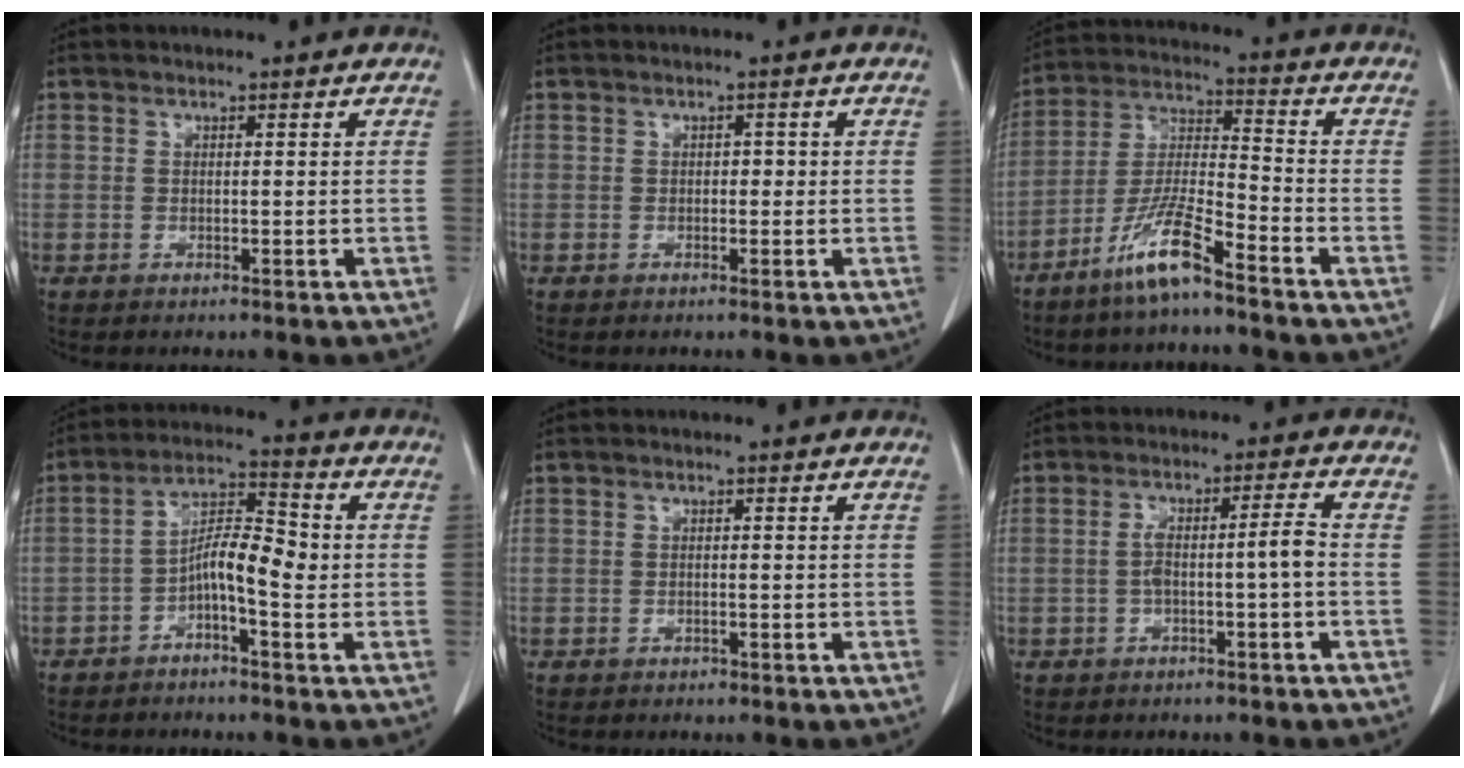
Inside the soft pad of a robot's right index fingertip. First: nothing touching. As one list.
[{"total": 1.0, "force": [-0.1, 0.7, 0.7], "torque": [-0.004, 0.004, -0.002]}, {"total": 9.7, "force": [-6.8, 0.5, 6.9], "torque": [-0.146, -0.021, -0.139]}, {"total": 7.1, "force": [-1.6, 1.5, 6.7], "torque": [-0.121, 0.022, -0.035]}, {"total": 0.5, "force": [-0.3, 0.4, 0.1], "torque": [-0.003, 0.002, -0.006]}, {"total": 4.8, "force": [-1.1, 0.1, 4.7], "torque": [-0.088, 0.023, -0.013]}]